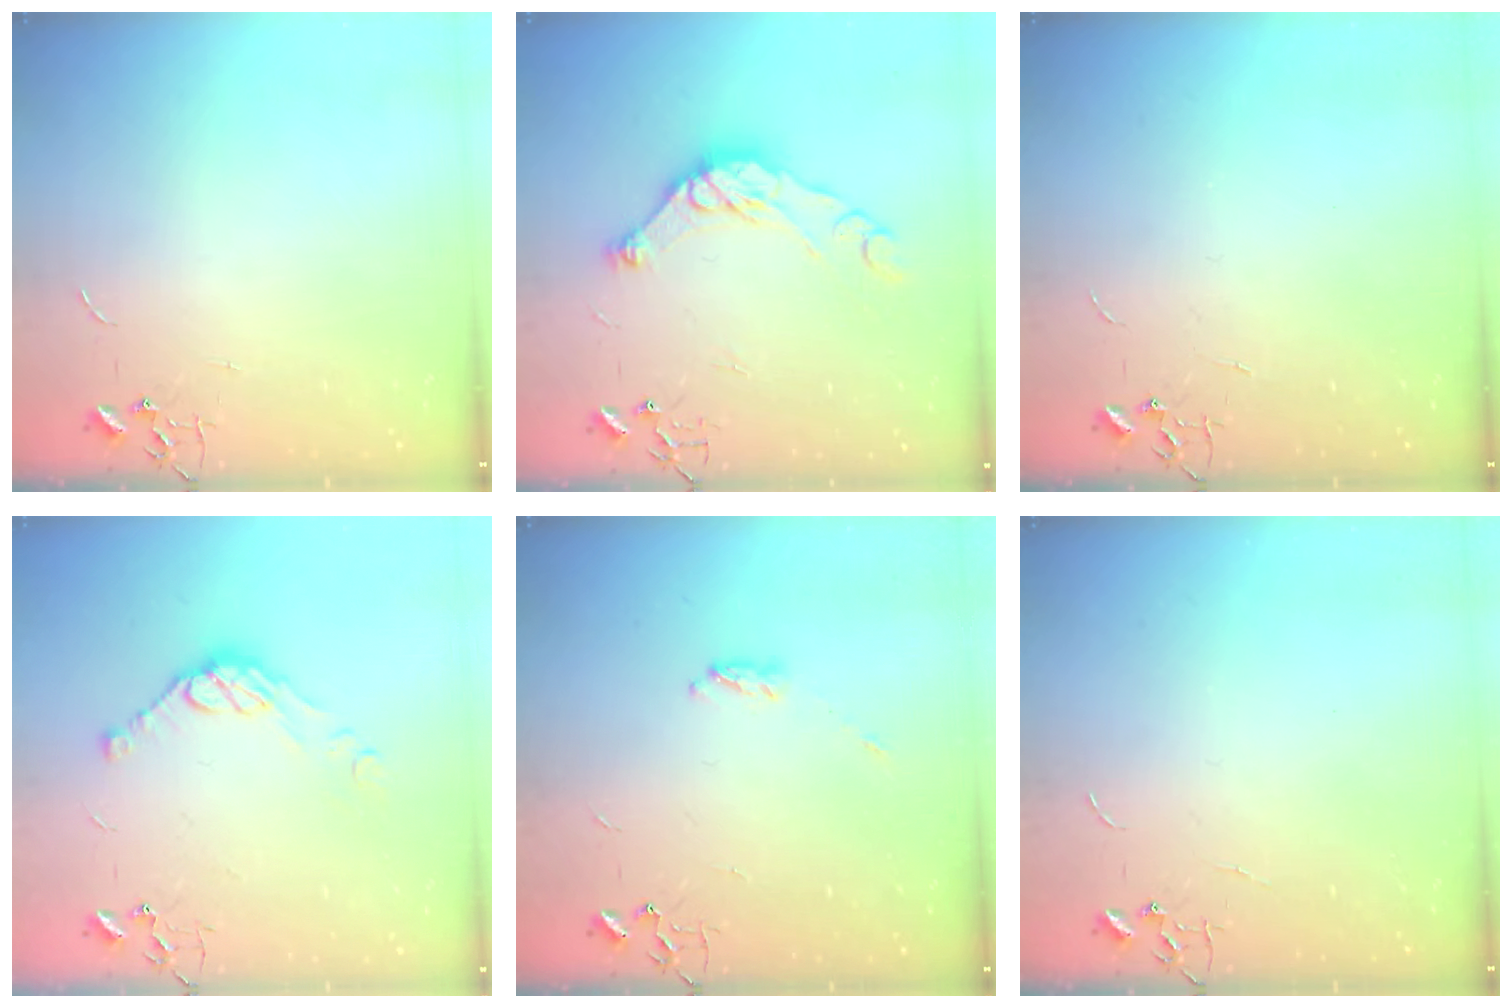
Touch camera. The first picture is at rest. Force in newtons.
{"total": 12.7, "press": 12.7, "slide": 0.0}
{"total": 0.0}
{"total": 9.6, "press": 9.5, "slide": 1.0}
{"total": 3.6, "press": 3.5, "slide": 0.5}
{"total": 0.0}